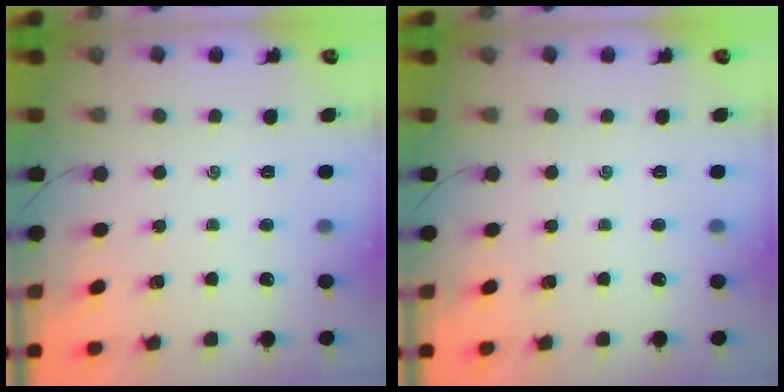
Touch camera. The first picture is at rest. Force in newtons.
{"total": 0.0}